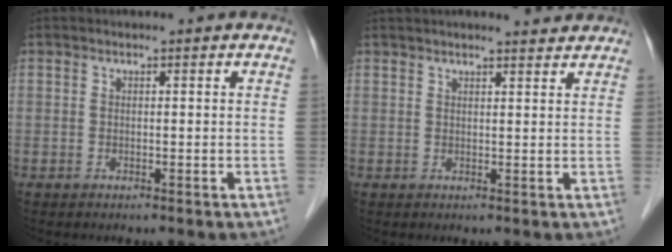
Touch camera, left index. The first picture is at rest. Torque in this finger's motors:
{"motor_torque": [0.34, -1.29, 0.39, 0.05]}